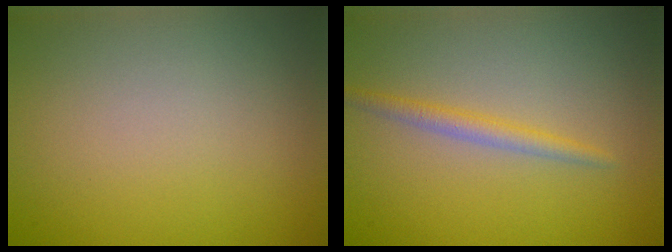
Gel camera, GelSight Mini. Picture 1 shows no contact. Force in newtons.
{"total": 1.7, "press": 1.7, "slide": 0.1}